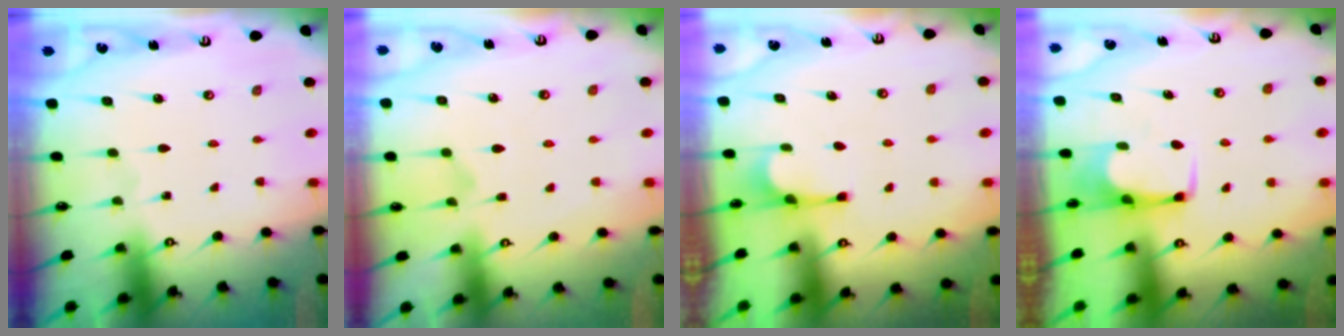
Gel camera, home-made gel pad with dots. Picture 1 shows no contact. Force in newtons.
{"total": 1.1, "press": 0.3, "slide": 1.0}
{"total": 3.9, "press": 3.8, "slide": 0.8}
{"total": 2.5, "press": 2.4, "slide": 0.4}